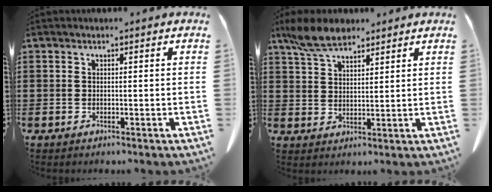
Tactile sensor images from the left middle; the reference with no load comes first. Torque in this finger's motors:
{"motor_torque": [0.31, 0.12, 0.19, 0.05]}